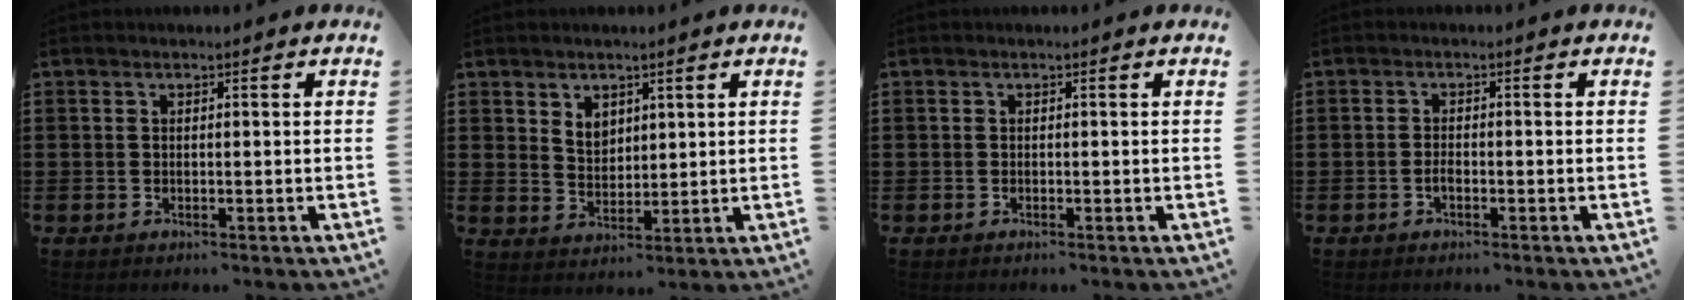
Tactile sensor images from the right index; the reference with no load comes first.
{"total": 3.6, "force": [2.4, 2.4, 1.1], "torque": [-0.031, 0.007, 0.045]}
{"total": 0.0}
{"total": 1.3, "force": [-0.7, 0.5, 1.0], "torque": [-0.021, -0.003, -0.012]}